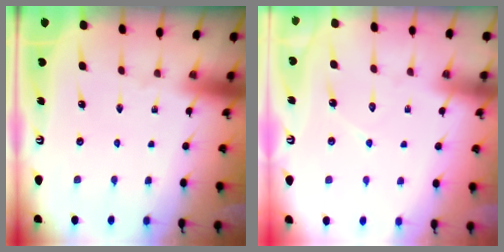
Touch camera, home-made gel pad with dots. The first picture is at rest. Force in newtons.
{"total": 5.3, "press": 5.3, "slide": 0.3}